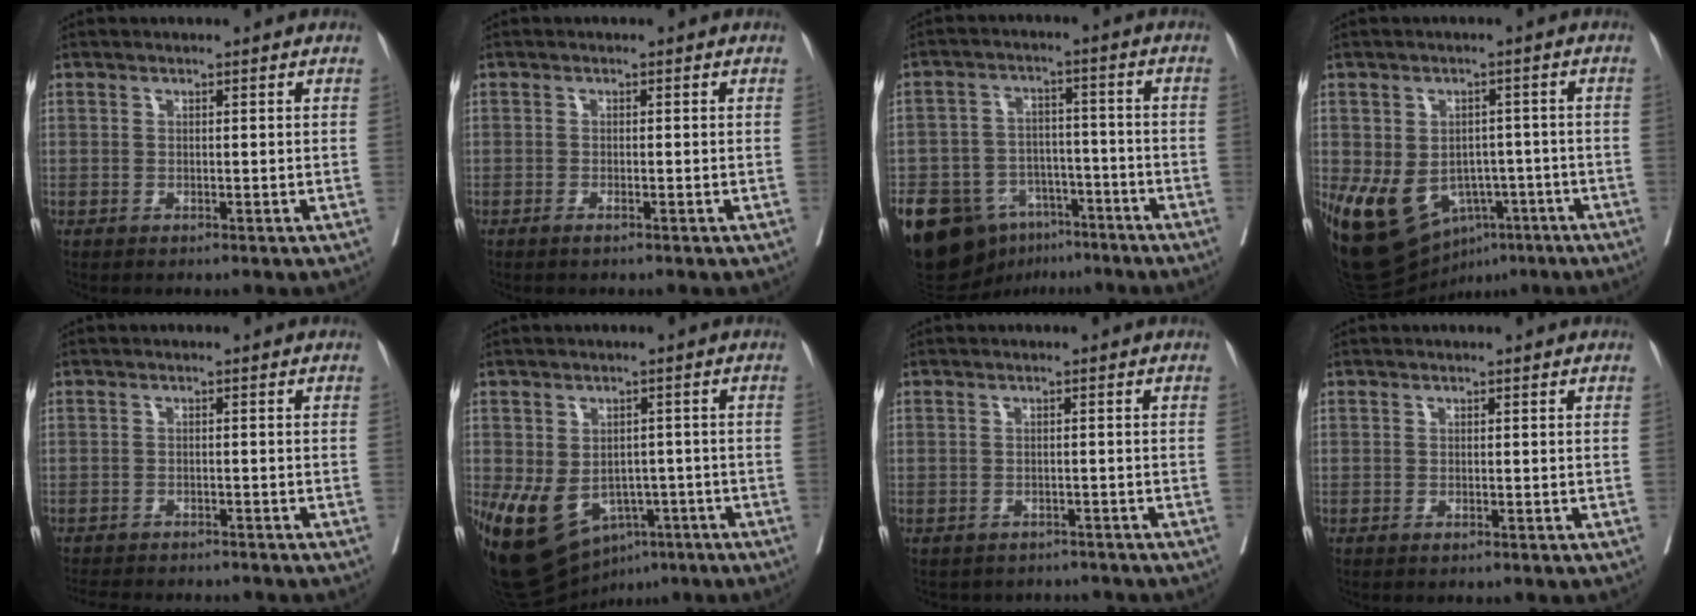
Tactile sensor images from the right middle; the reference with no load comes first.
{"total": 1.0, "force": [-0.7, 0.0, 0.7], "torque": [-0.018, -0.002, -0.013]}
{"total": 16.7, "force": [-10.1, 10.6, 8.1], "torque": [-0.164, 0.016, -0.156]}
{"total": 14.2, "force": [-5.9, 10.2, 8.0], "torque": [-0.155, 0.006, -0.076]}
{"total": 9.9, "force": [-9.2, 2.0, 3.2], "torque": [-0.051, -0.006, -0.123]}
{"total": 13.5, "force": [-5.9, 9.4, 7.7], "torque": [-0.155, 0.000, -0.077]}
{"total": 5.3, "force": [-5.0, 1.7, -0.1], "torque": [0.006, 0.010, -0.060]}
{"total": 0.5, "force": [-0.3, 0.0, 0.4], "torque": [-0.011, -0.002, -0.005]}